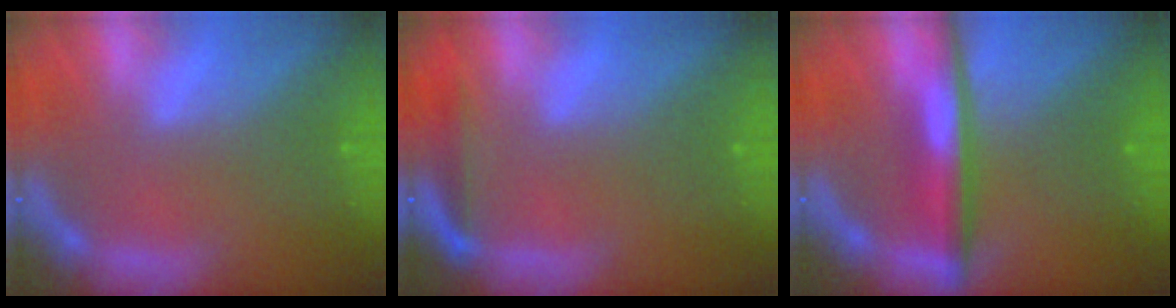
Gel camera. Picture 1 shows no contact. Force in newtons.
{"total": 2.5}
{"total": 5.0}